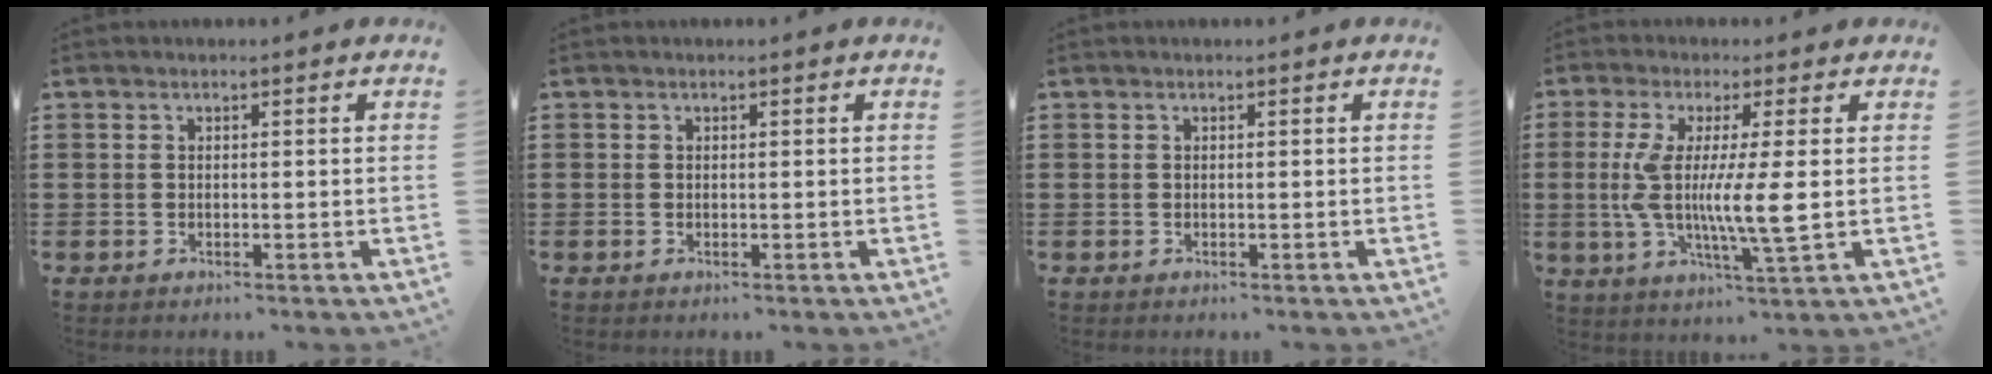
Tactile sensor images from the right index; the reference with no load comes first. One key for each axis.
{"total": 0.0}
{"total": 0.0}
{"total": 8.8, "fx": 0.0, "fy": 0.4, "fz": 8.8, "tx": -0.183, "ty": -0.016, "tz": -0.007}